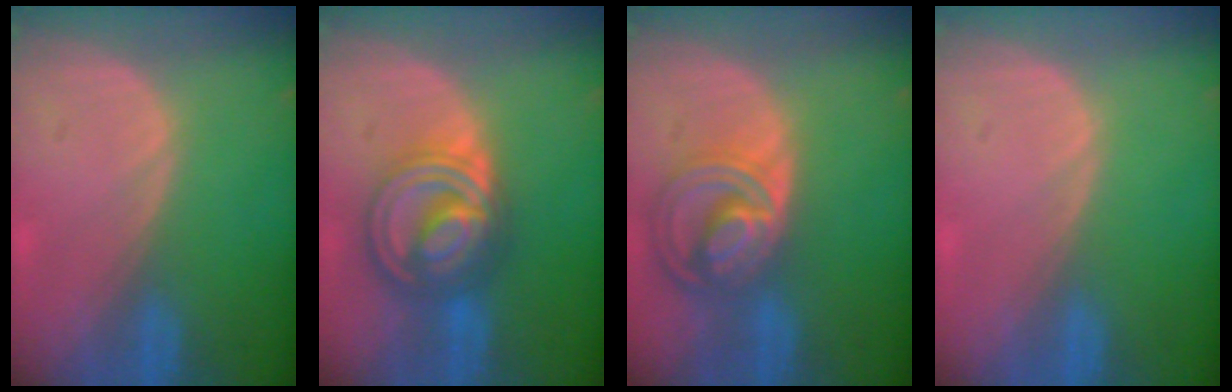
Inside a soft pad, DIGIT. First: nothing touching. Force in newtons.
{"total": 9.0, "press": 8.9, "slide": 0.6}
{"total": 8.6, "press": 7.4, "slide": 4.4}
{"total": 0.0}